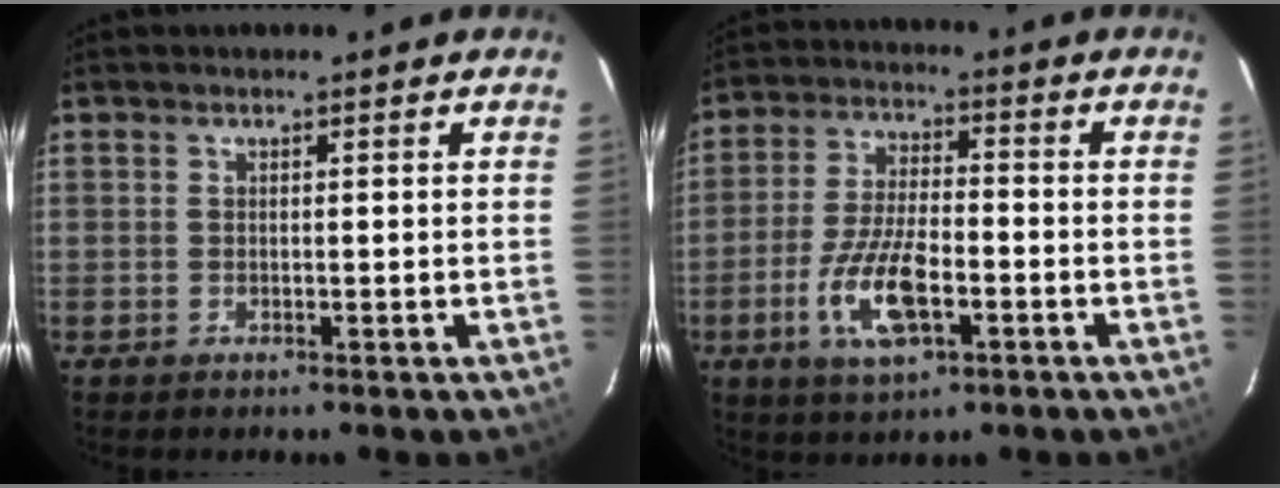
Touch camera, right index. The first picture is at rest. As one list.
[{"total": 11.6, "force": [-4.3, 4.5, 9.8], "torque": [-0.207, -0.007, -0.077]}]